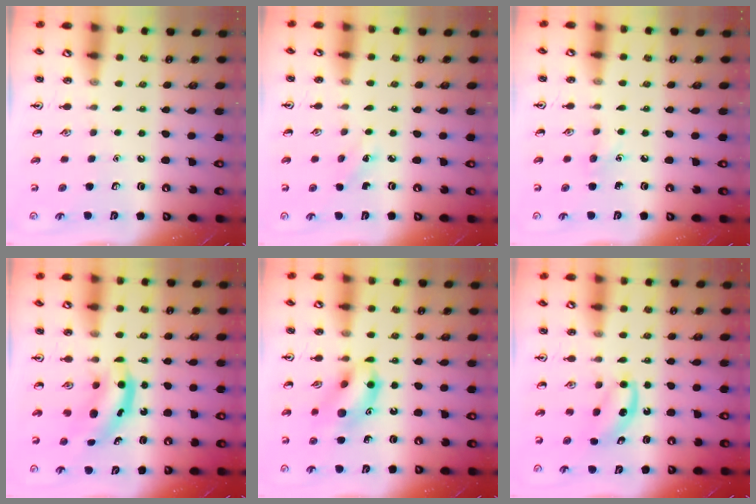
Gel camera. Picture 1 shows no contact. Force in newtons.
{"total": 1.9, "press": 1.8, "slide": 0.7}
{"total": 5.0, "press": 4.7, "slide": 1.7}
{"total": 4.4, "press": 4.4, "slide": 0.5}
{"total": 12.0, "press": 11.9, "slide": 1.8}
{"total": 3.9, "press": 3.8, "slide": 1.1}